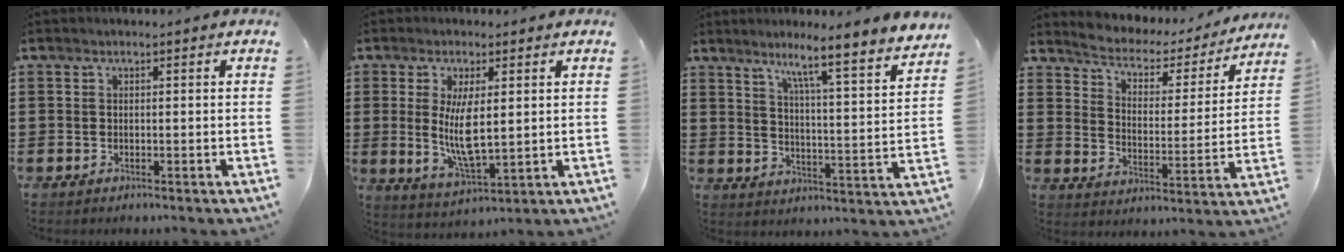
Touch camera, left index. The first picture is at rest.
{"total": 7.7, "force": [1.2, 2.6, 7.1], "torque": [-0.125, -0.007, 0.018]}
{"total": 6.7, "force": [5.4, -1.4, 3.7], "torque": [-0.070, -0.058, 0.075]}
{"total": 3.2, "force": [2.9, 1.3, 0.1], "torque": [-0.028, -0.027, 0.039]}